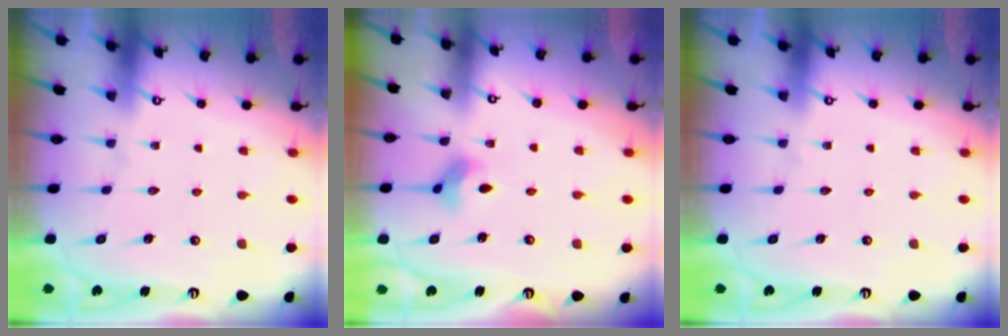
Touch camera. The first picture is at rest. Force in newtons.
{"total": 3.5, "press": 3.4, "slide": 0.7}
{"total": 0.0}